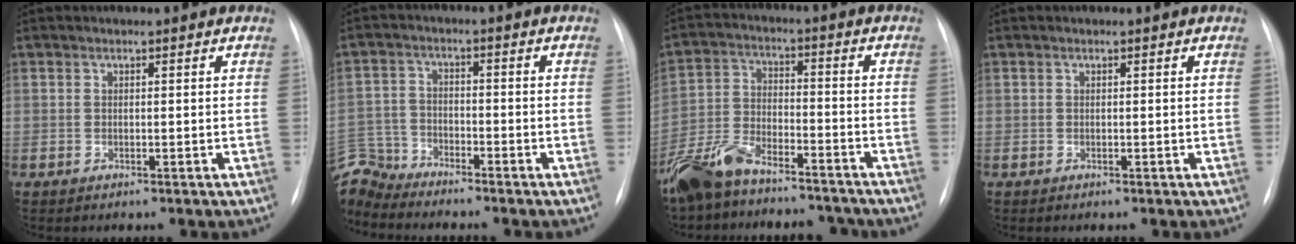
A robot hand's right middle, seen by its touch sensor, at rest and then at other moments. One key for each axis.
{"total": 7.5, "fx": -7.4, "fy": 1.2, "fz": -0.3, "tx": -0.005, "ty": 0.005, "tz": -0.148}
{"total": 13.1, "fx": -11.3, "fy": 4.5, "fz": 5.0, "tx": -0.105, "ty": 0.015, "tz": -0.194}
{"total": 0.0}